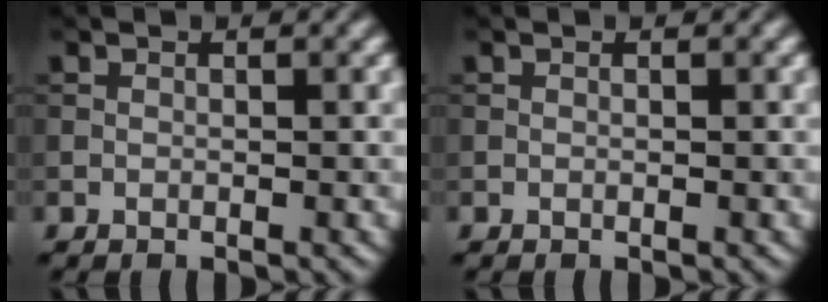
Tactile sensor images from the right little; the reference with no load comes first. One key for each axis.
{"total": 0.0}